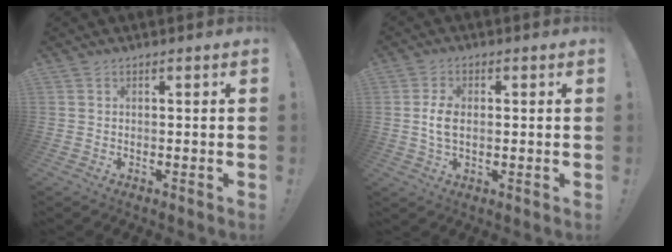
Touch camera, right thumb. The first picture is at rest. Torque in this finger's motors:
{"motor_torque": [-0.27, 0.13, 0.05, 0.07, 0.00]}